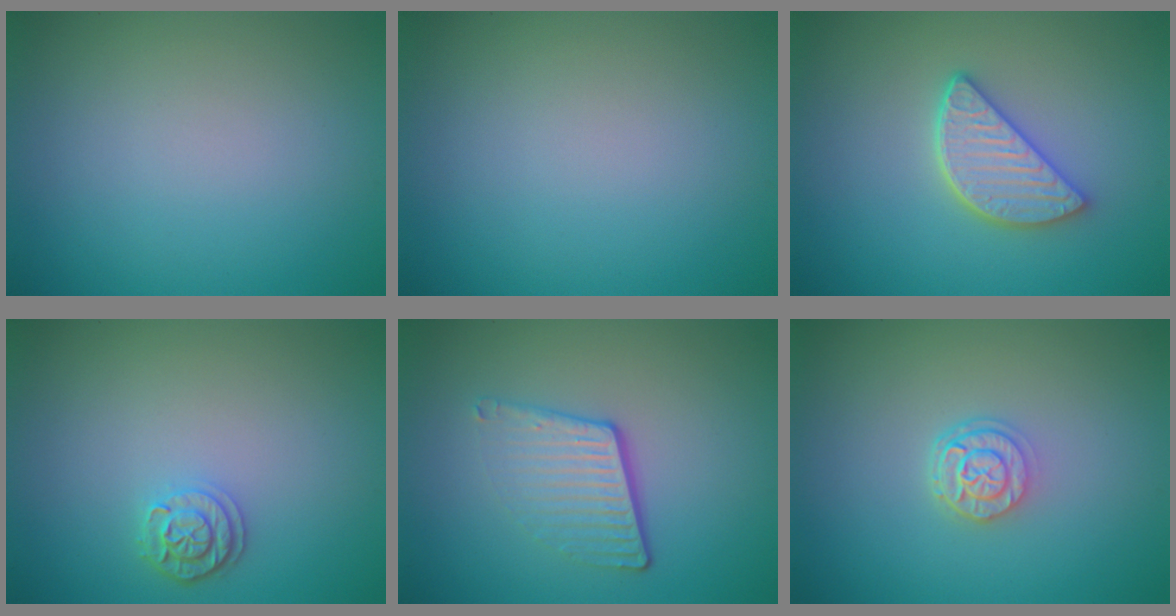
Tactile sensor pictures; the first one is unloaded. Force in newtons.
{"total": 0.0}
{"total": 4.2, "press": 3.4, "slide": 2.4}
{"total": 2.1, "press": 1.9, "slide": 0.9}
{"total": 4.0, "press": 2.6, "slide": 3.0}
{"total": 2.7, "press": 2.1, "slide": 1.7}